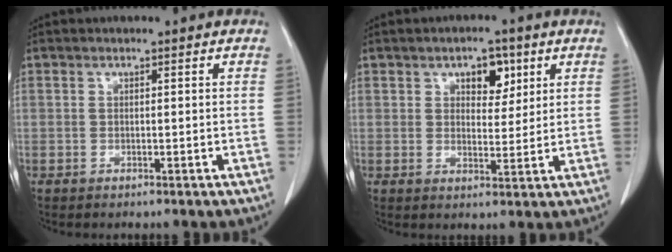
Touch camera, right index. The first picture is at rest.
{"total": 5.1, "force": [2.5, 2.8, 3.5], "torque": [-0.047, 0.007, 0.037]}